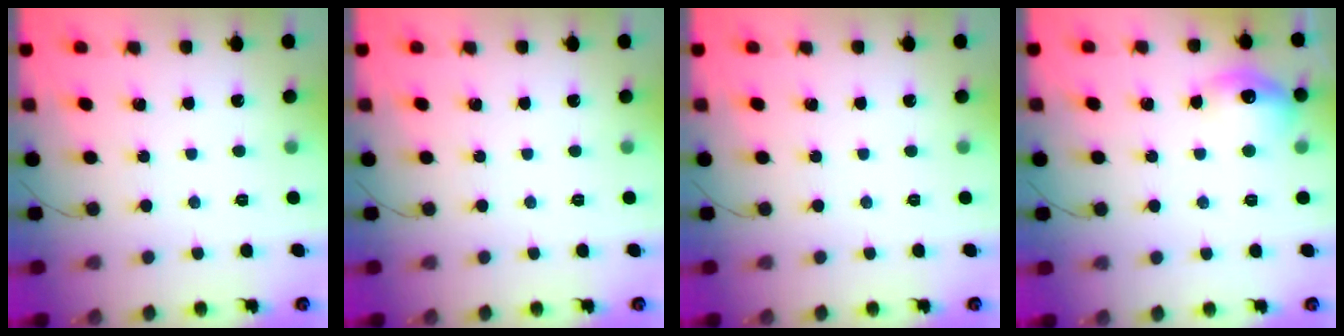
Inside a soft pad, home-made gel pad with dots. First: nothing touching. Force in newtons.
{"total": 0.0}
{"total": 0.0}
{"total": 11.4, "press": 11.4, "slide": 0.7}